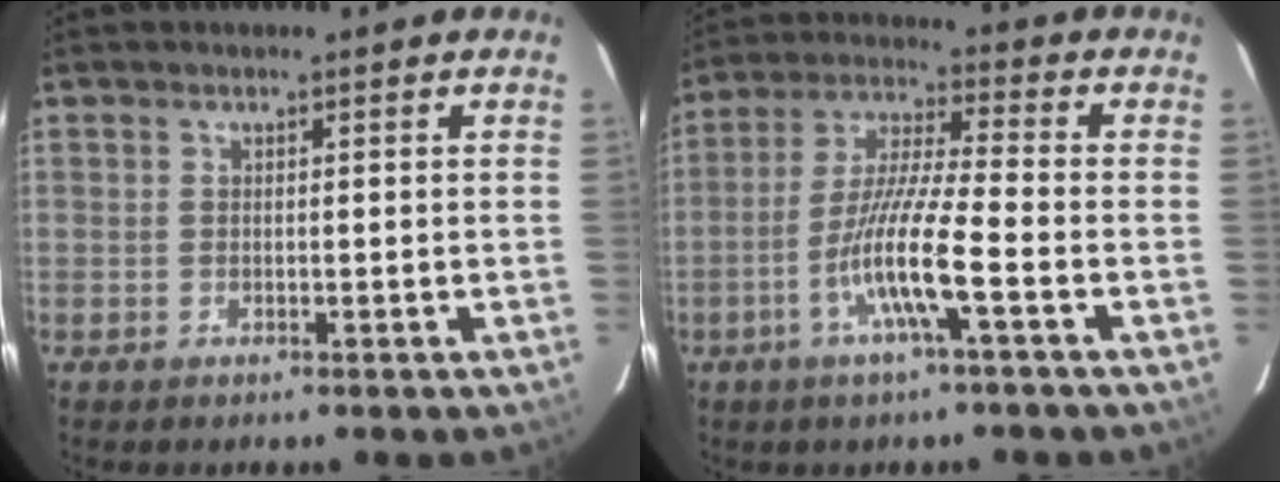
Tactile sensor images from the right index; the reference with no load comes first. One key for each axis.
{"total": 10.8, "fx": -4.1, "fy": -0.1, "fz": 10.0, "tx": -0.198, "ty": -0.003, "tz": -0.082}